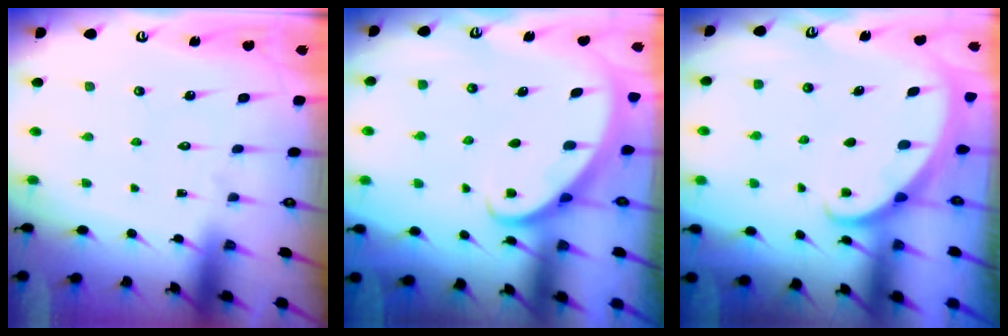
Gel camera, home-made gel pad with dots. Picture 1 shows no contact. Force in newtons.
{"total": 2.7, "press": 2.7, "slide": 0.2}
{"total": 1.2, "press": 1.2, "slide": 0.1}